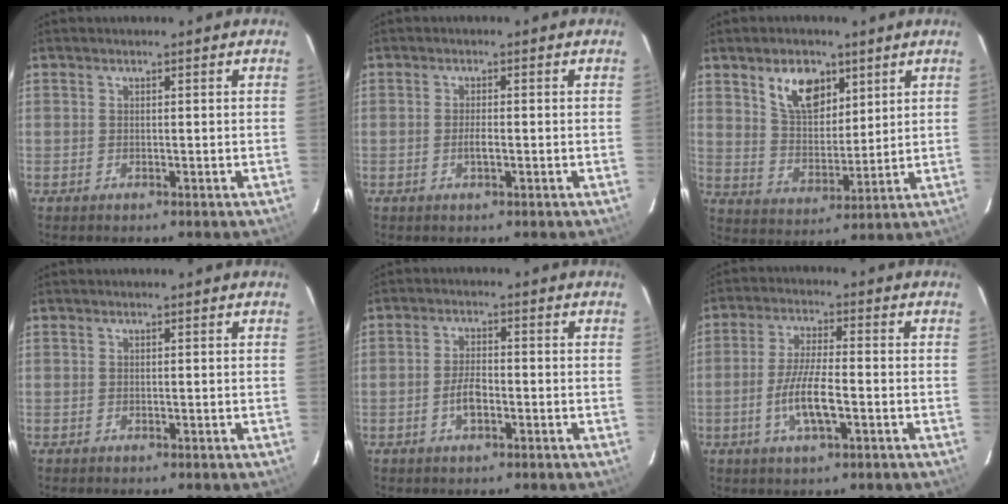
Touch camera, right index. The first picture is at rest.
{"total": 1.7, "force": [-0.6, 0.4, 1.6], "torque": [-0.031, -0.002, -0.011]}
{"total": 9.8, "force": [5.5, 5.6, 5.9], "torque": [-0.099, 0.009, 0.107]}
{"total": 0.0}
{"total": 4.0, "force": [-1.5, 1.8, 3.2], "torque": [-0.067, 0.004, -0.027]}
{"total": 7.9, "force": [-2.6, 1.8, 7.2], "torque": [-0.146, -0.005, -0.050]}